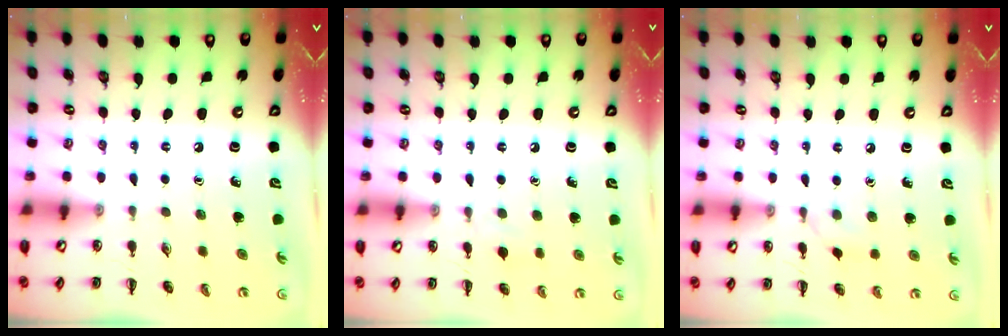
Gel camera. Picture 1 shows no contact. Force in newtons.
{"total": 5.2, "press": 4.8, "slide": 1.9}
{"total": 3.4, "press": 3.1, "slide": 1.4}